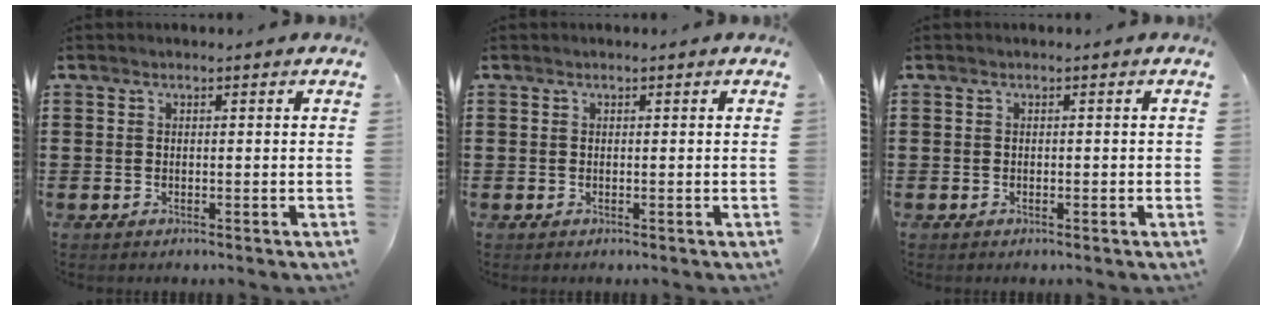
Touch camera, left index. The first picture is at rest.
{"total": 0.0}
{"total": 0.5, "force": [-0.3, 0.3, 0.3], "torque": [-0.007, -0.001, -0.005]}